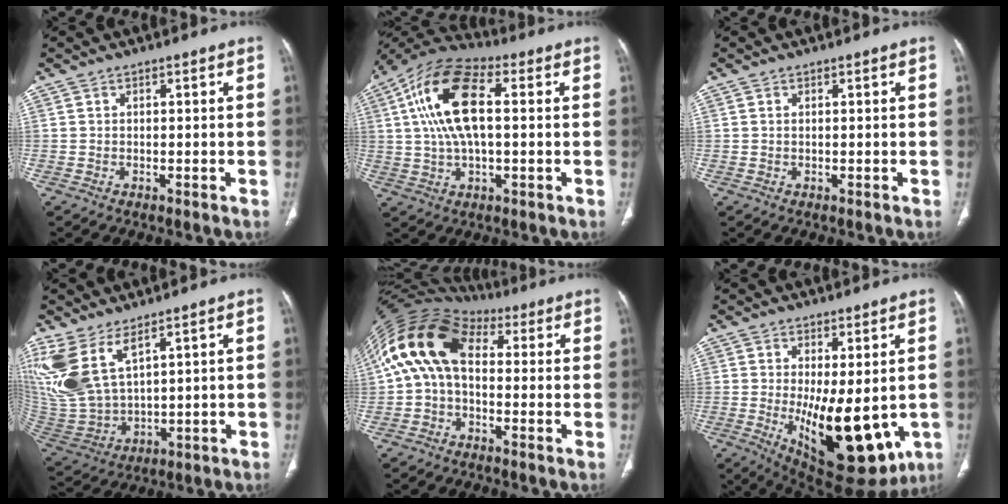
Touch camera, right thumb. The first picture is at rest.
{"total": 16.1, "force": [2.7, 7.5, 14.0], "torque": [-0.273, 0.025, 0.044]}
{"total": 0.0}
{"total": 14.5, "force": [7.8, 6.5, 10.3], "torque": [-0.233, -0.034, 0.183]}
{"total": 13.9, "force": [2.3, 8.9, 10.5], "torque": [-0.192, 0.046, 0.029]}
{"total": 16.2, "force": [-2.3, 6.8, 14.6], "torque": [-0.206, -0.033, -0.009]}